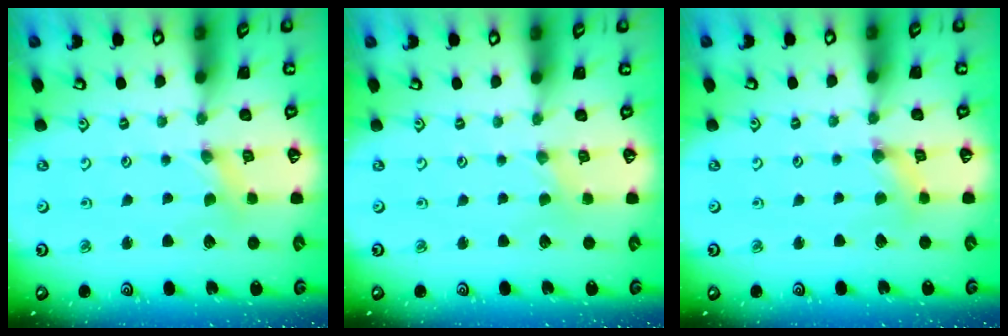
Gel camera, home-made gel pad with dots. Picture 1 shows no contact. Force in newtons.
{"total": 0.0}
{"total": 2.0, "press": 2.0, "slide": 0.4}